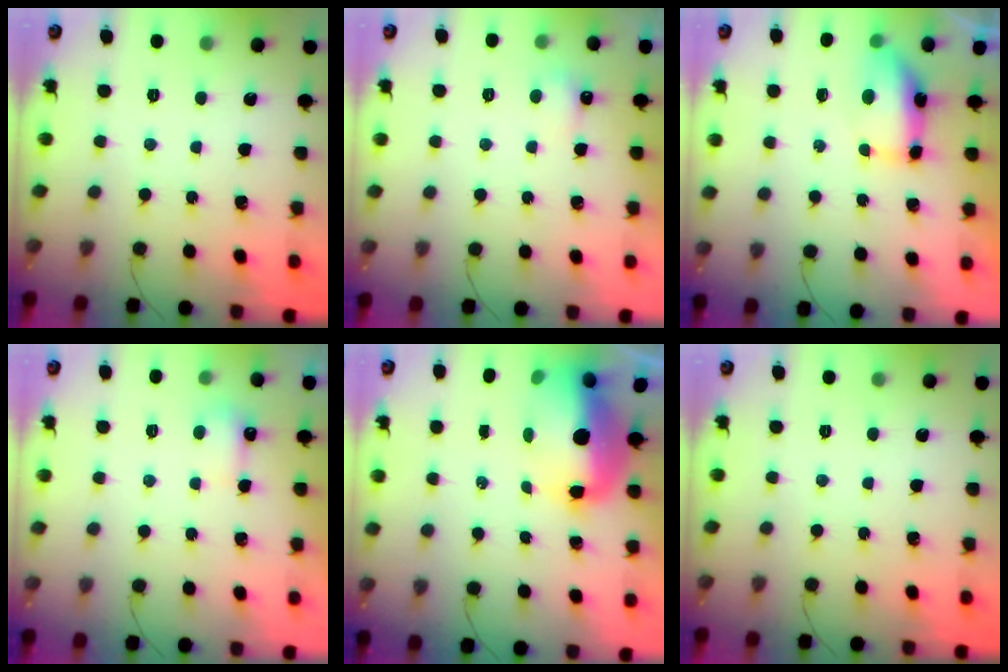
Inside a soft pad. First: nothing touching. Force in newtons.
{"total": 3.0, "press": 3.0, "slide": 0.6}
{"total": 7.8, "press": 7.7, "slide": 1.5}
{"total": 4.0, "press": 3.9, "slide": 0.8}
{"total": 11.1, "press": 10.8, "slide": 2.6}
{"total": 0.0}